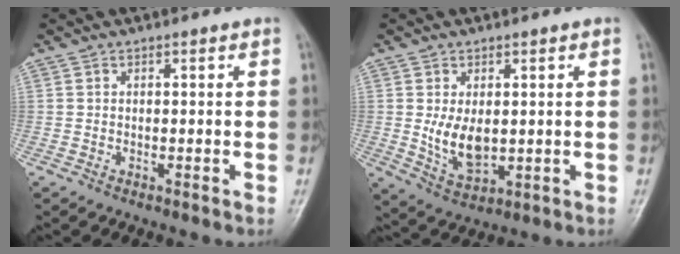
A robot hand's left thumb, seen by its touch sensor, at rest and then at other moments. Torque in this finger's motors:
{"motor_torque": [0.82, 1.67, 0.83, -0.07, 0.09]}